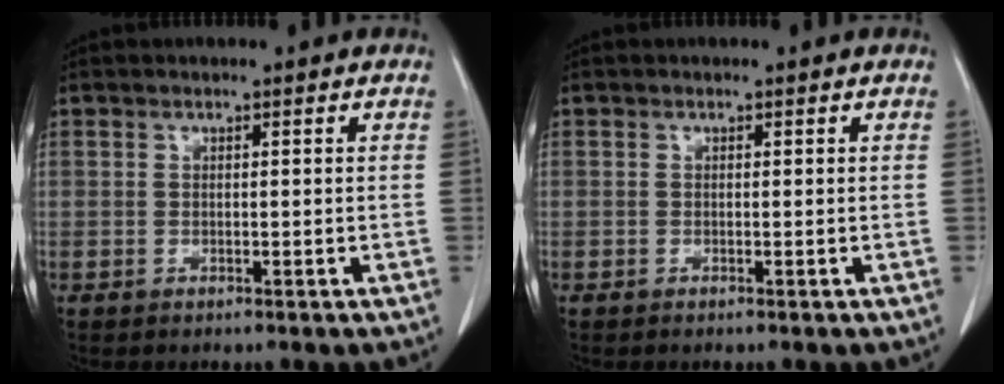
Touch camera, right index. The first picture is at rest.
{"total": 0.0}